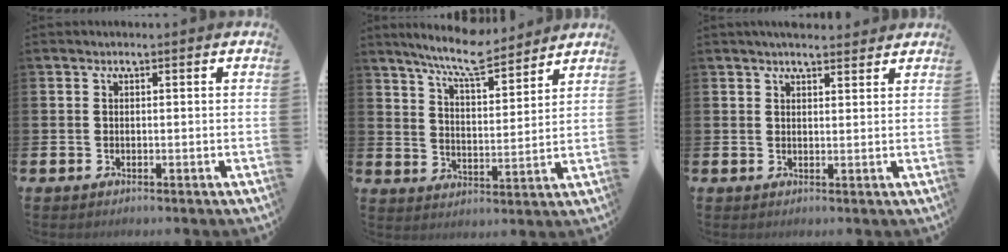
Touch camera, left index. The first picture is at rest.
{"total": 8.6, "force": [7.9, 1.1, 3.2], "torque": [-0.079, -0.042, 0.141]}
{"total": 3.0, "force": [2.9, 0.6, 0.6], "torque": [-0.003, -0.016, 0.049]}